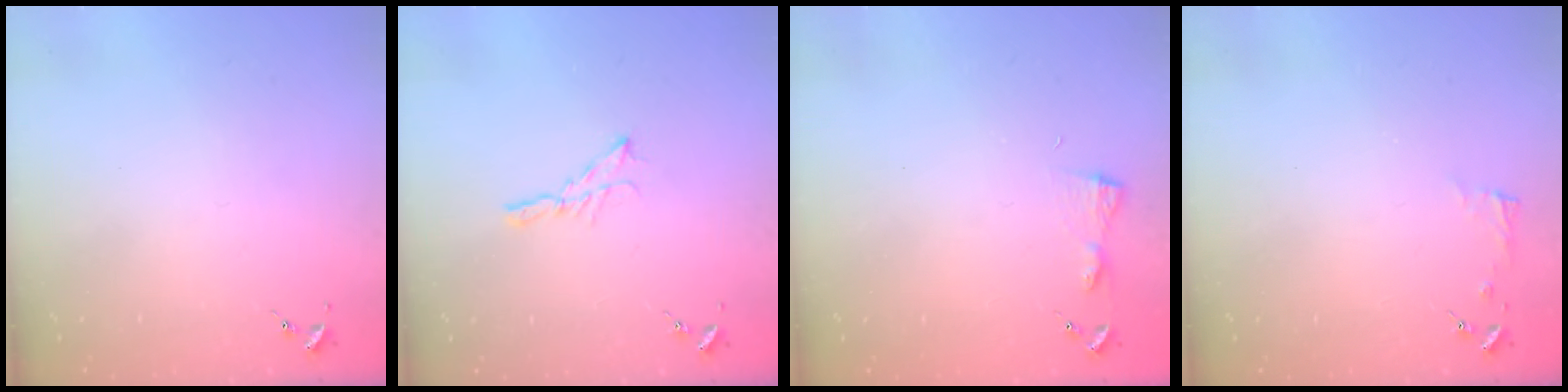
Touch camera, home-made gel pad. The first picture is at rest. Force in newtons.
{"total": 5.3, "press": 5.3, "slide": 0.2}
{"total": 4.2, "press": 4.2, "slide": 0.5}
{"total": 3.8, "press": 3.7, "slide": 0.4}